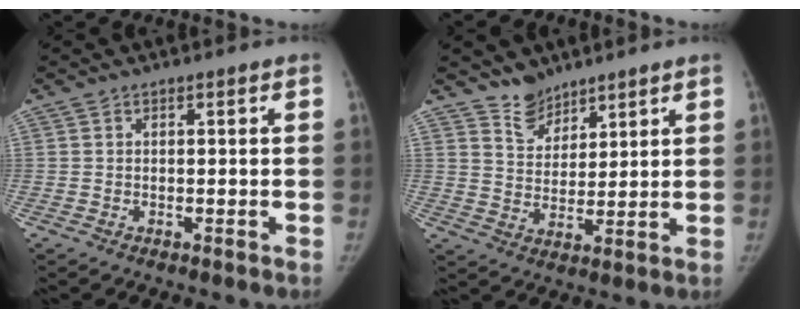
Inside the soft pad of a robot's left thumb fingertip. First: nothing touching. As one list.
[{"total": 5.6, "force": [4.8, 2.9, 0.6], "torque": [0.020, -0.046, 0.093]}]